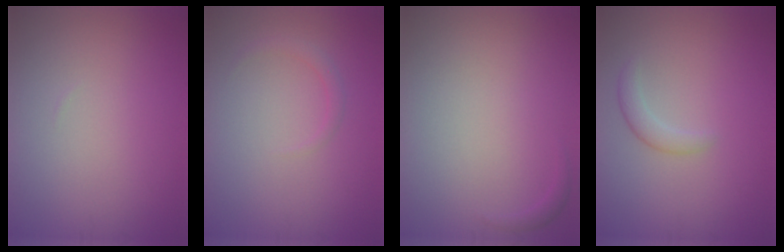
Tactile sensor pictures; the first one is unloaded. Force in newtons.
{"total": 1.0, "press": 1.0, "slide": 0.1}
{"total": 0.6, "press": 0.6, "slide": 0.1}
{"total": 1.7, "press": 1.7, "slide": 0.1}